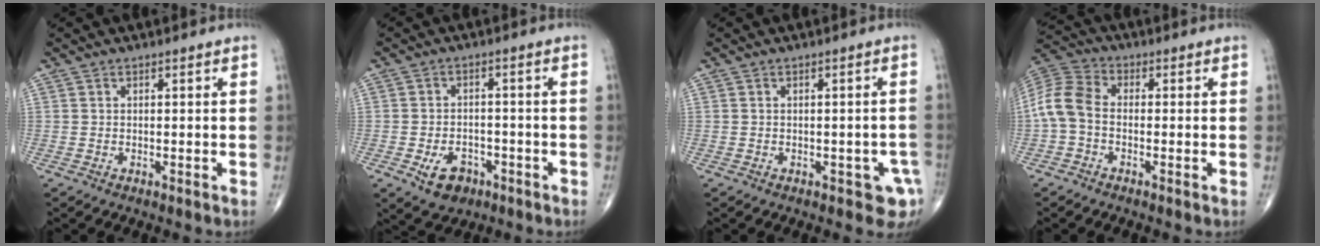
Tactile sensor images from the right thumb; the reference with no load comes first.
{"total": 6.3, "force": [-3.1, 4.3, 3.4], "torque": [-0.042, 0.017, -0.044]}
{"total": 4.6, "force": [-2.0, 2.4, 3.4], "torque": [-0.018, 0.009, -0.020]}
{"total": 7.8, "force": [-1.2, 5.2, 5.8], "torque": [-0.117, 0.022, -0.040]}